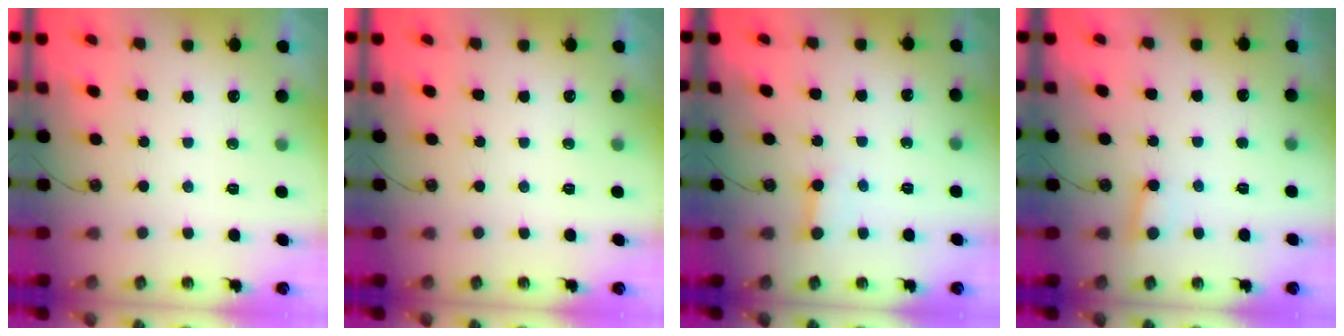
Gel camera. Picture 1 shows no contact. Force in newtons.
{"total": 0.0}
{"total": 3.0, "press": 3.0, "slide": 0.3}
{"total": 3.1, "press": 3.1, "slide": 0.4}